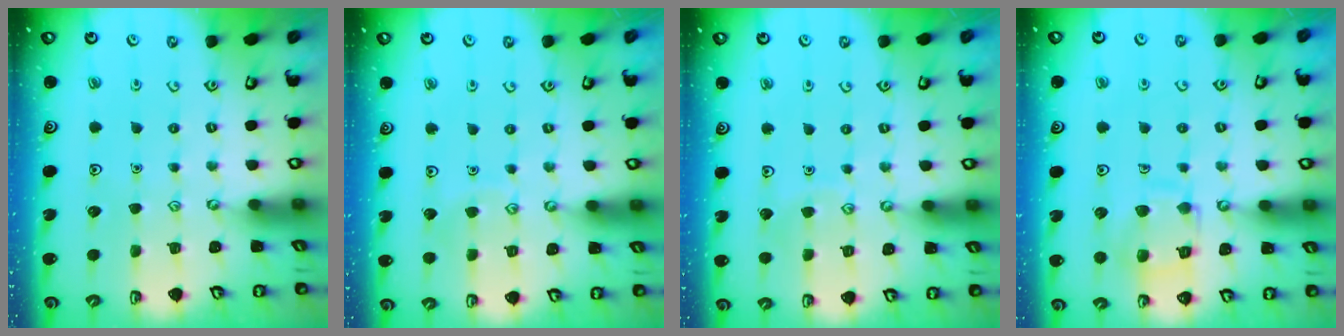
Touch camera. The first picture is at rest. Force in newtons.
{"total": 4.0, "press": 4.0, "slide": 0.4}
{"total": 4.0, "press": 4.0, "slide": 0.4}
{"total": 11.4, "press": 11.3, "slide": 1.0}